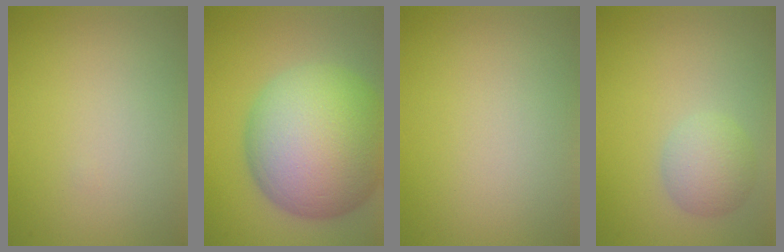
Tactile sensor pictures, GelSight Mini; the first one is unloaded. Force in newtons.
{"total": 15.5, "press": 15.5, "slide": 0.3}
{"total": 0.0}
{"total": 3.0, "press": 3.0, "slide": 0.0}